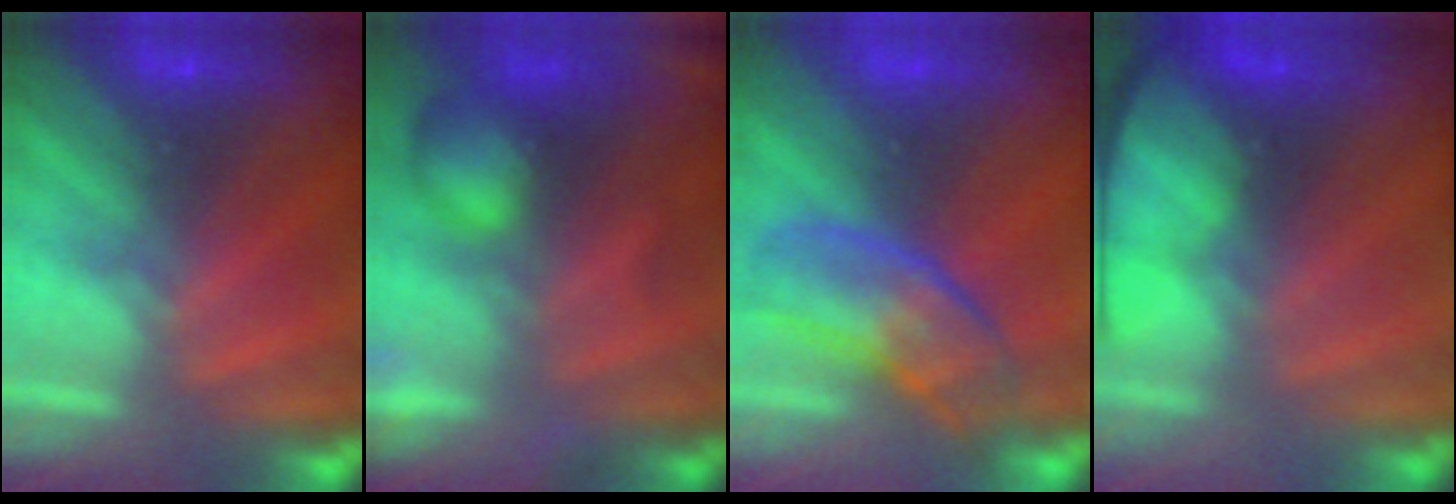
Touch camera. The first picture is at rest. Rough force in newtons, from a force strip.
{"total": 7.2}
{"total": 2.8}
{"total": 8.6}